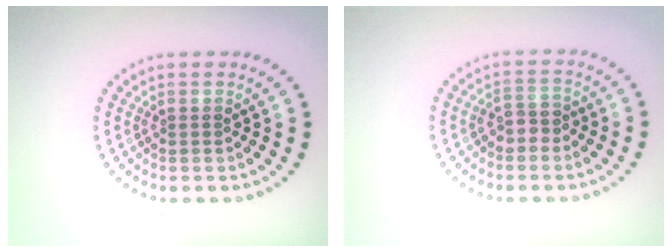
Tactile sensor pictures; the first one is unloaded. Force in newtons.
{"total": 1.7, "press": 1.6, "slide": 0.7}